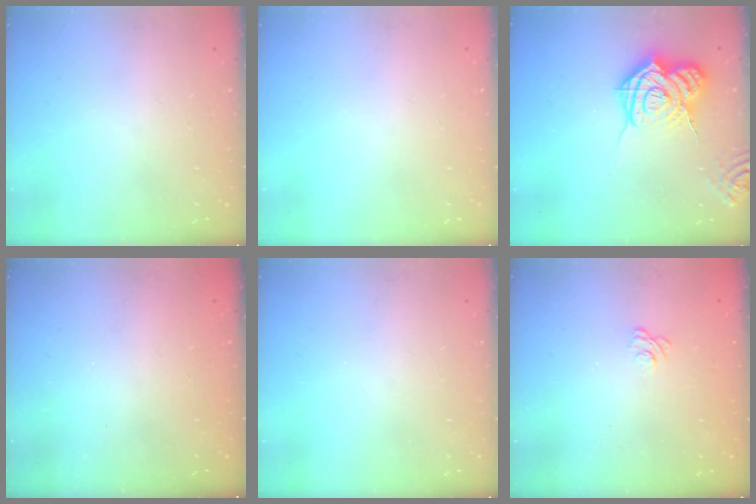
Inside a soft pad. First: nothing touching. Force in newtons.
{"total": 0.0}
{"total": 17.5, "press": 17.4, "slide": 1.9}
{"total": 2.4, "press": 2.3, "slide": 0.8}
{"total": 0.0}
{"total": 2.1, "press": 1.8, "slide": 1.1}